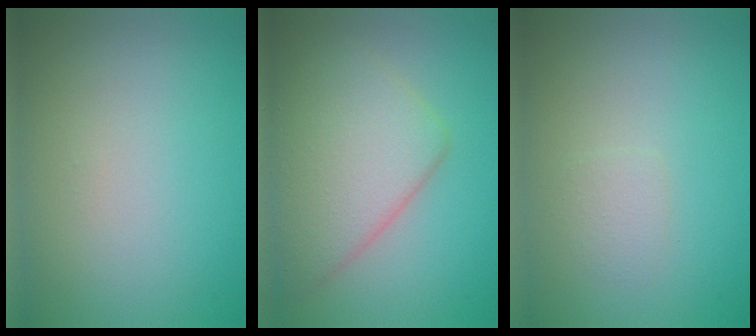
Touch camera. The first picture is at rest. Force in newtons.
{"total": 6.6, "press": 6.6, "slide": 0.5}
{"total": 1.1, "press": 1.1, "slide": 0.0}